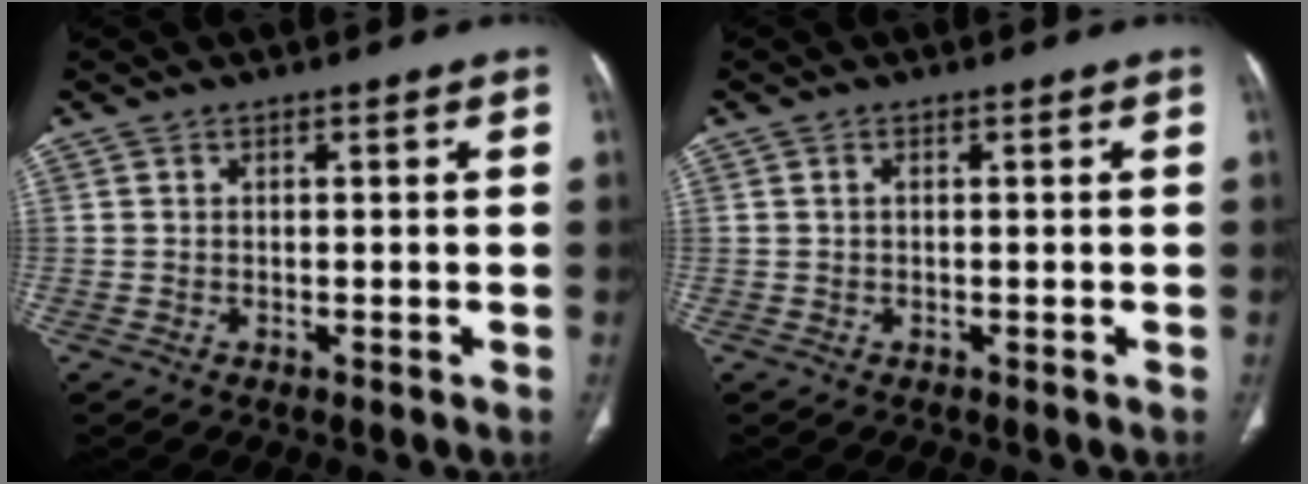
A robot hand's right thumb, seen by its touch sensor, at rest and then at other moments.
{"total": 0.6, "force": [0.0, 0.4, 0.5], "torque": [-0.010, 0.001, -0.001]}